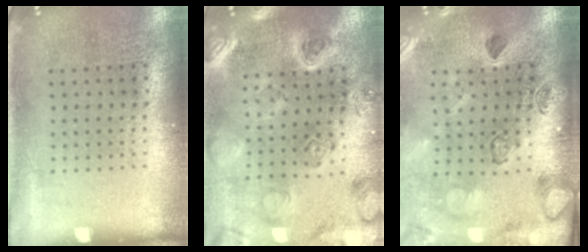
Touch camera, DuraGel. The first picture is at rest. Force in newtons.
{"total": 2.4, "press": 2.4, "slide": 0.2}
{"total": 2.3, "press": 2.3, "slide": 0.5}